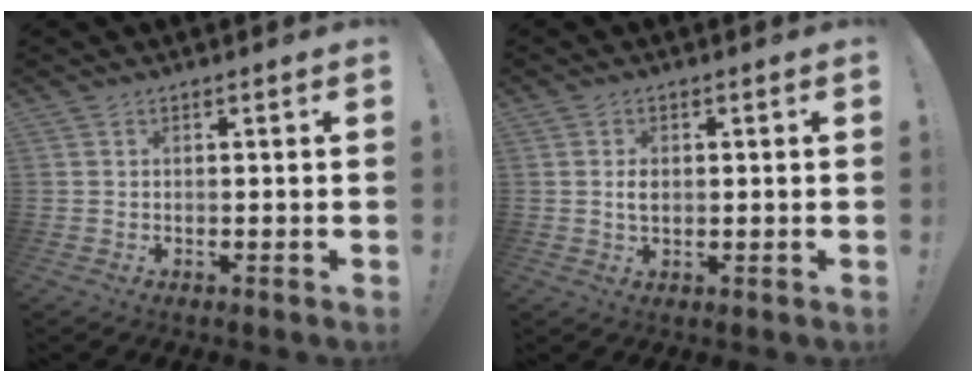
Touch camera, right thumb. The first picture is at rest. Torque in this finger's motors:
{"motor_torque": [-0.07, 0.07, 0.16, -0.16, 0.10]}